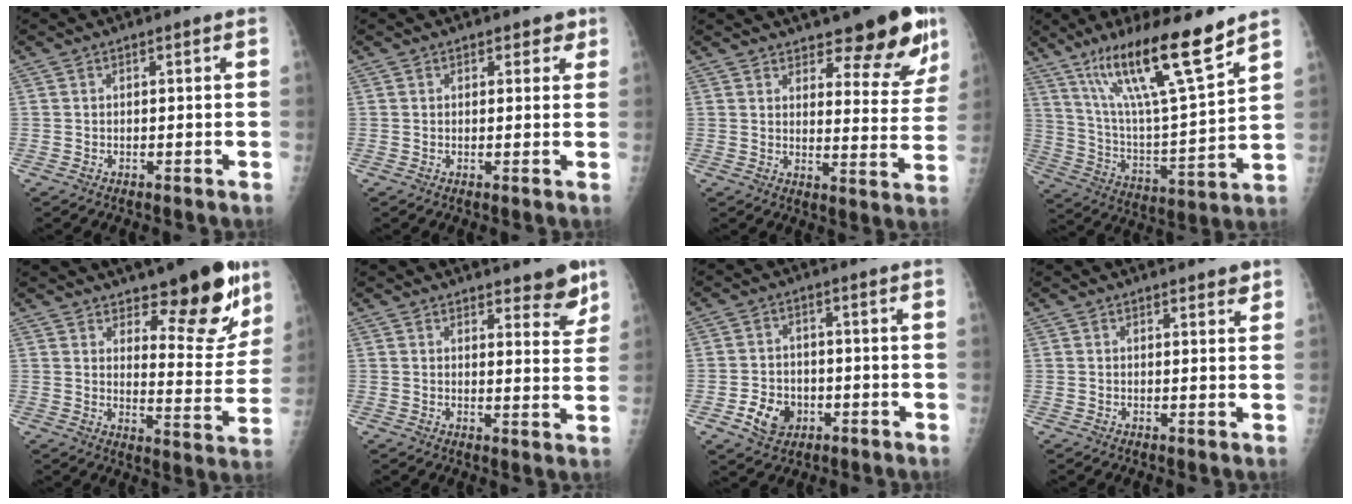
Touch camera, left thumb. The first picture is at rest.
{"total": 2.4, "force": [1.5, 1.6, 1.0], "torque": [0.014, -0.005, 0.013]}
{"total": 14.0, "force": [9.4, 4.7, 9.3], "torque": [-0.070, -0.062, 0.126]}
{"total": 20.0, "force": [13.6, 2.4, 14.5], "torque": [-0.233, -0.065, 0.244]}
{"total": 15.1, "force": [10.0, 5.5, 9.8], "torque": [-0.072, -0.073, 0.146]}
{"total": 6.7, "force": [4.8, 2.2, 4.2], "torque": [-0.026, -0.031, 0.061]}
{"total": 6.7, "force": [-2.5, 5.3, 3.2], "torque": [-0.037, 0.013, -0.038]}
{"total": 2.2, "force": [1.6, 0.8, 1.3], "torque": [-0.006, -0.008, 0.018]}